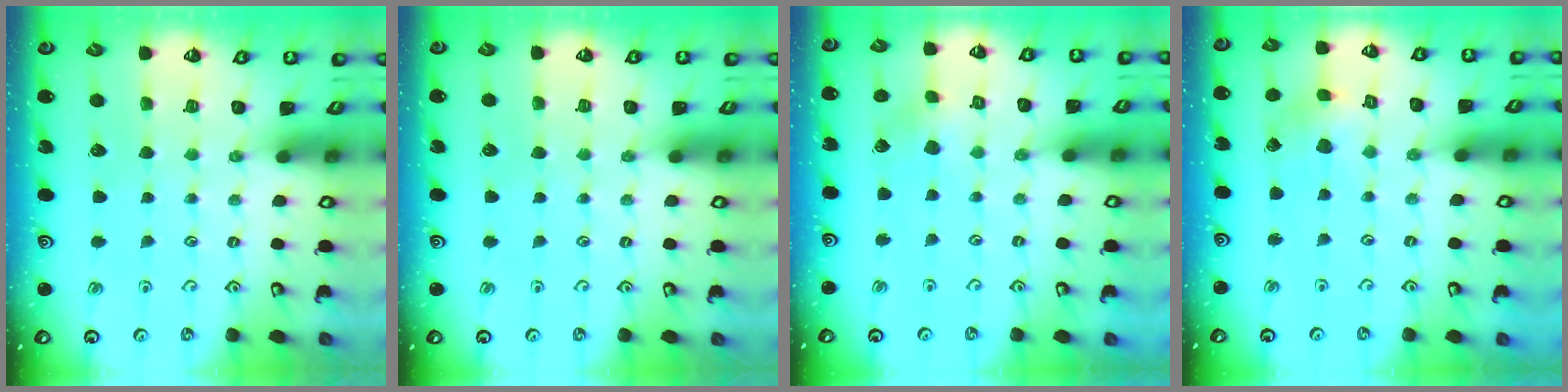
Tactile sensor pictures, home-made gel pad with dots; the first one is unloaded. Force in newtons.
{"total": 0.0}
{"total": 3.0, "press": 2.9, "slide": 0.7}
{"total": 2.7, "press": 2.7, "slide": 0.3}